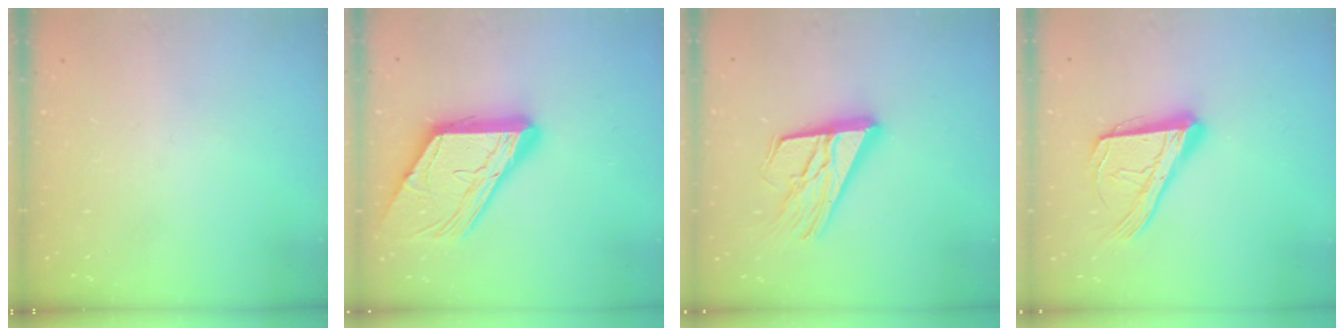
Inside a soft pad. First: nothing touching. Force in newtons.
{"total": 18.5, "press": 18.4, "slide": 1.9}
{"total": 18.0, "press": 17.9, "slide": 1.8}
{"total": 17.8, "press": 17.7, "slide": 2.4}